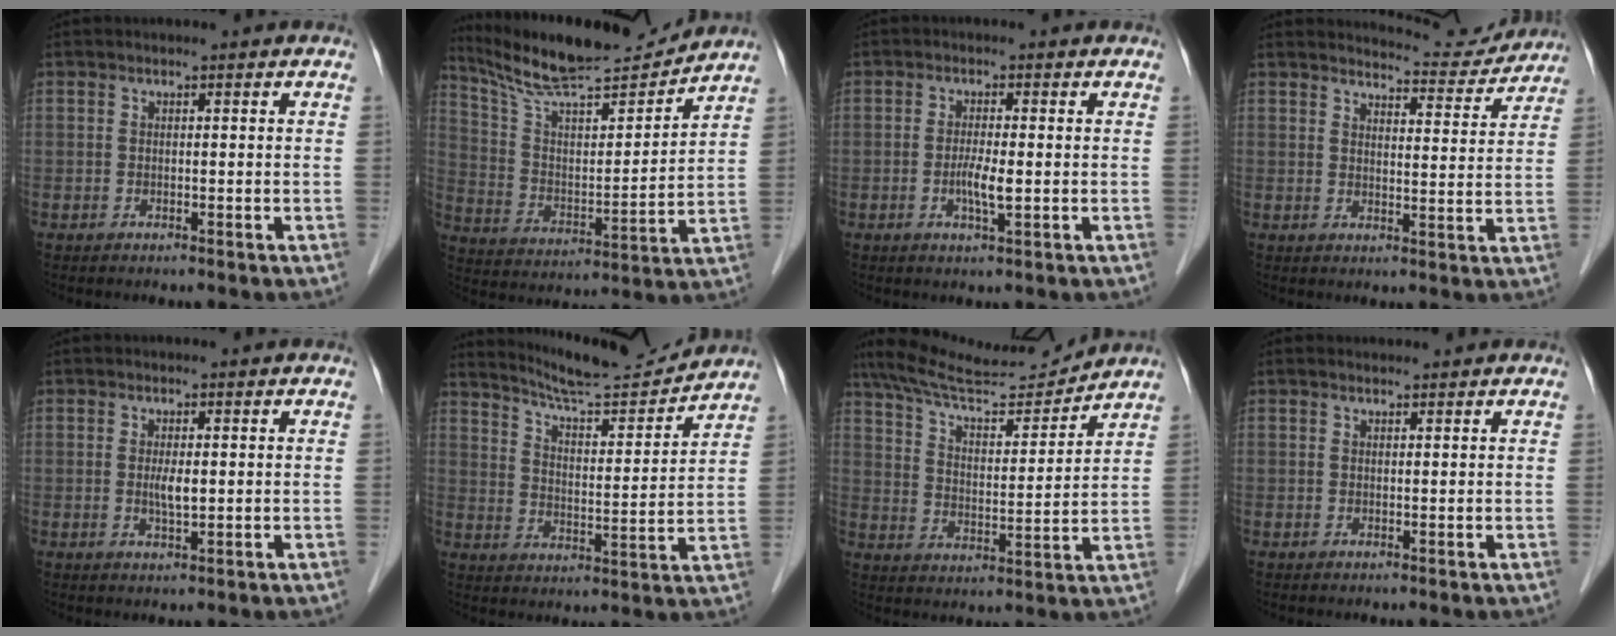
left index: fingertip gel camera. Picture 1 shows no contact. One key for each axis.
{"total": 16.5, "fx": 15.3, "fy": 1.0, "fz": 6.1, "tx": -0.113, "ty": -0.010, "tz": 0.260}
{"total": 3.2, "fx": -1.4, "fy": 0.2, "fz": 2.9, "tx": -0.059, "ty": -0.011, "tz": -0.025}
{"total": 7.3, "fx": 7.3, "fy": 0.6, "fz": -0.4, "tx": 0.009, "ty": -0.016, "tz": 0.083}
{"total": 2.1, "fx": -0.6, "fy": 0.4, "fz": 2.0, "tx": -0.040, "ty": -0.010, "tz": -0.009}
{"total": 12.7, "fx": 12.3, "fy": -0.2, "fz": 3.2, "tx": -0.057, "ty": -0.011, "tz": 0.188}
{"total": 13.0, "fx": 12.4, "fy": 0.8, "fz": 4.0, "tx": -0.074, "ty": -0.004, "tz": 0.206}
{"total": 0.0}